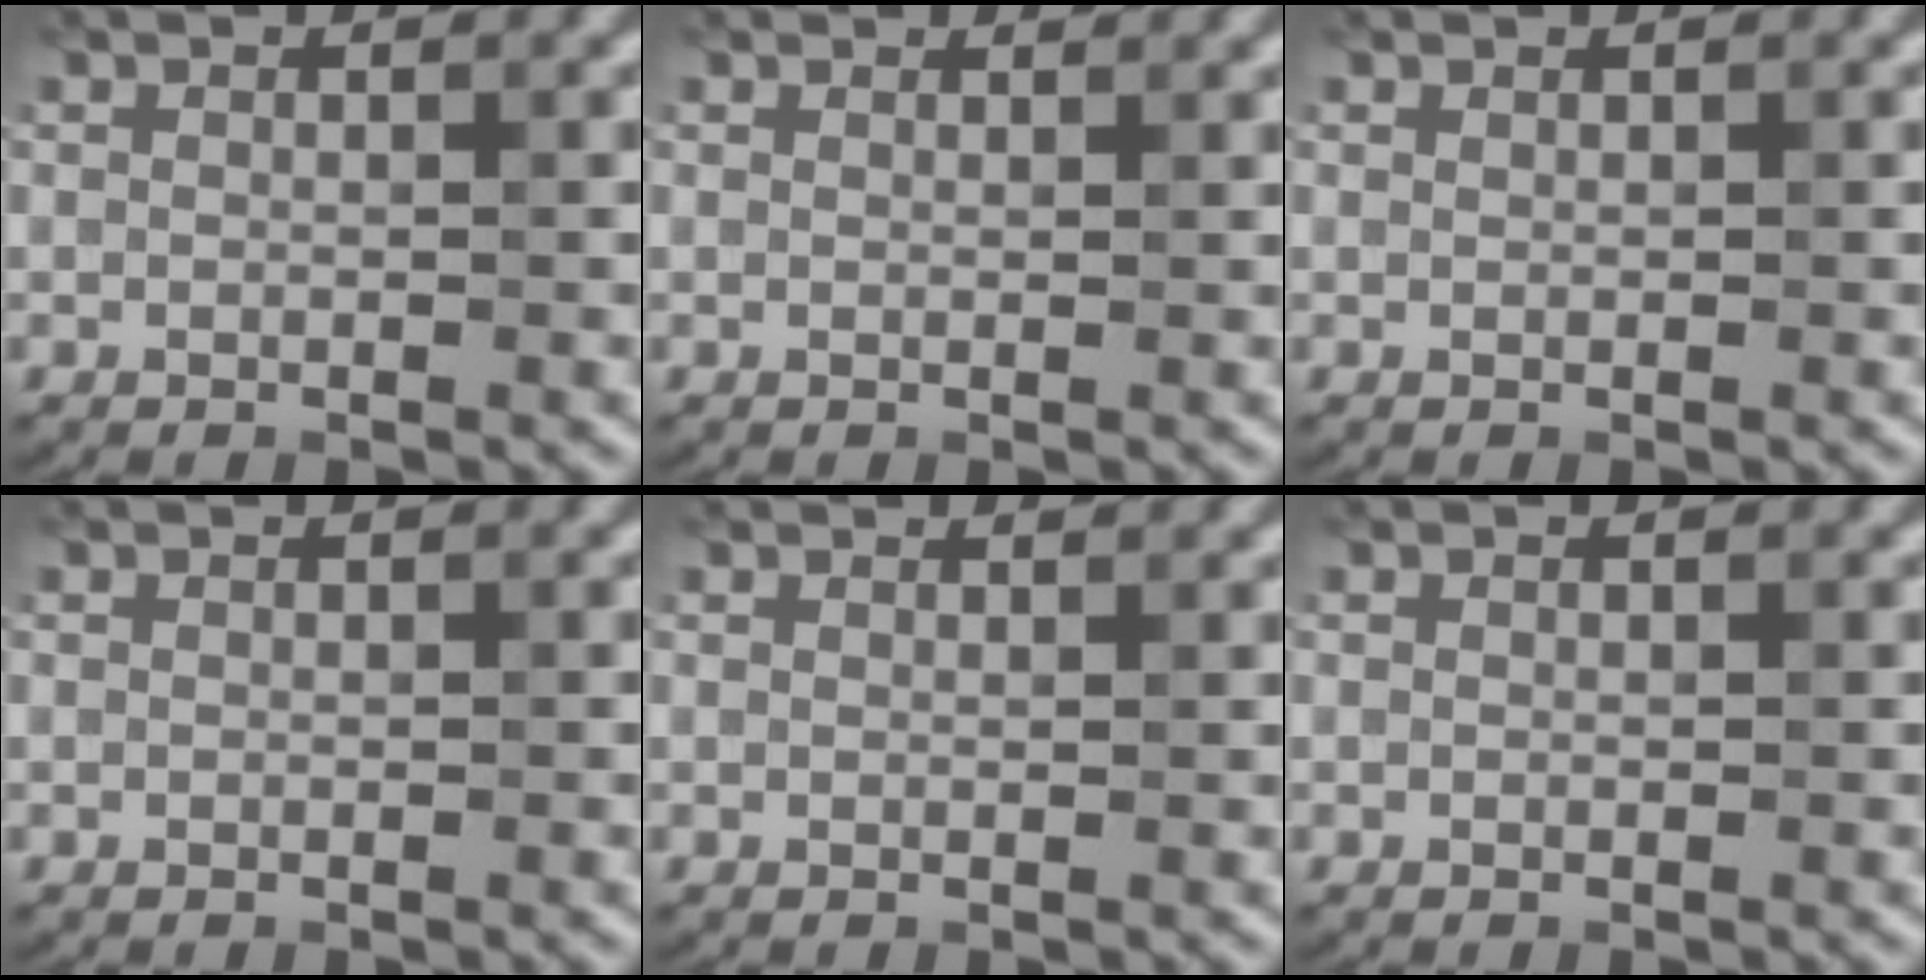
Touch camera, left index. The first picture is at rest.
{"total": 2.3, "force": [2.3, 0.2, 0.6], "torque": [-0.019, 0.002, 0.026]}
{"total": 0.0}
{"total": 0.0}
{"total": 1.9, "force": [1.8, 0.2, 0.5], "torque": [-0.016, 0.001, 0.018]}
{"total": 0.0}